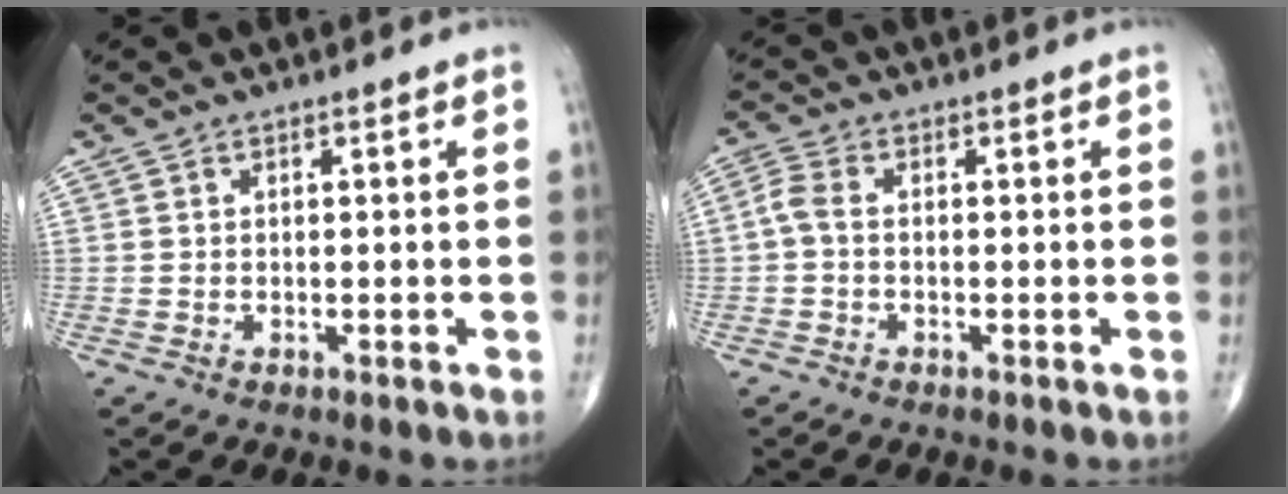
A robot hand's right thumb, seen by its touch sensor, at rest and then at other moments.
{"total": 2.9, "force": [-0.5, 1.6, 2.4], "torque": [-0.060, 0.006, -0.019]}